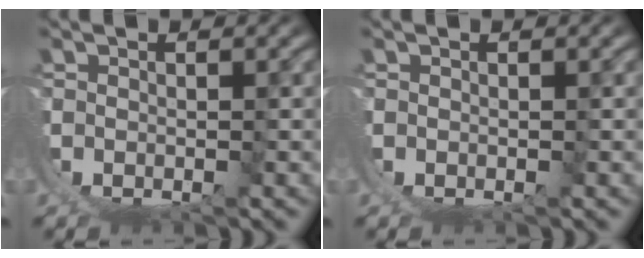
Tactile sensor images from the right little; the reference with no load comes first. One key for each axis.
{"total": 0.0}